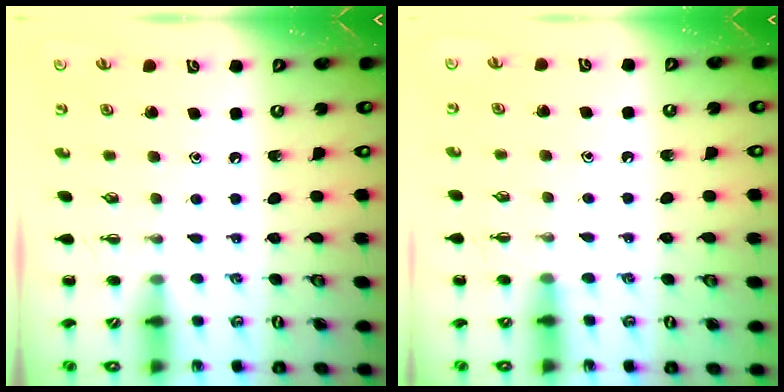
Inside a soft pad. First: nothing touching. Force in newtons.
{"total": 6.0, "press": 5.8, "slide": 1.5}